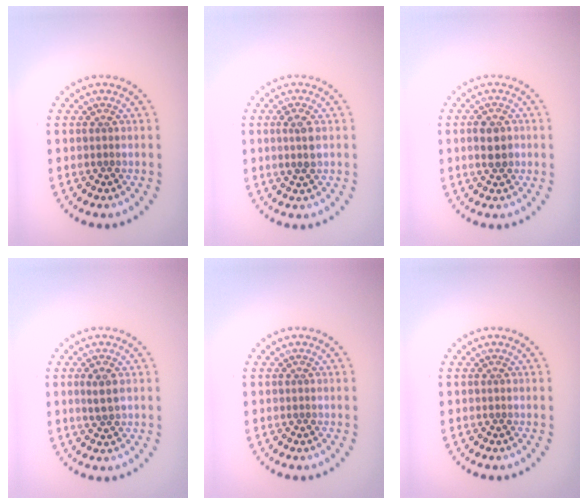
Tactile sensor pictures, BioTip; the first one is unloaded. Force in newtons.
{"total": 1.9, "press": 1.8, "slide": 0.6}
{"total": 2.1, "press": 2.1, "slide": 0.1}
{"total": 1.3, "press": 1.2, "slide": 0.6}
{"total": 0.0}
{"total": 0.0}